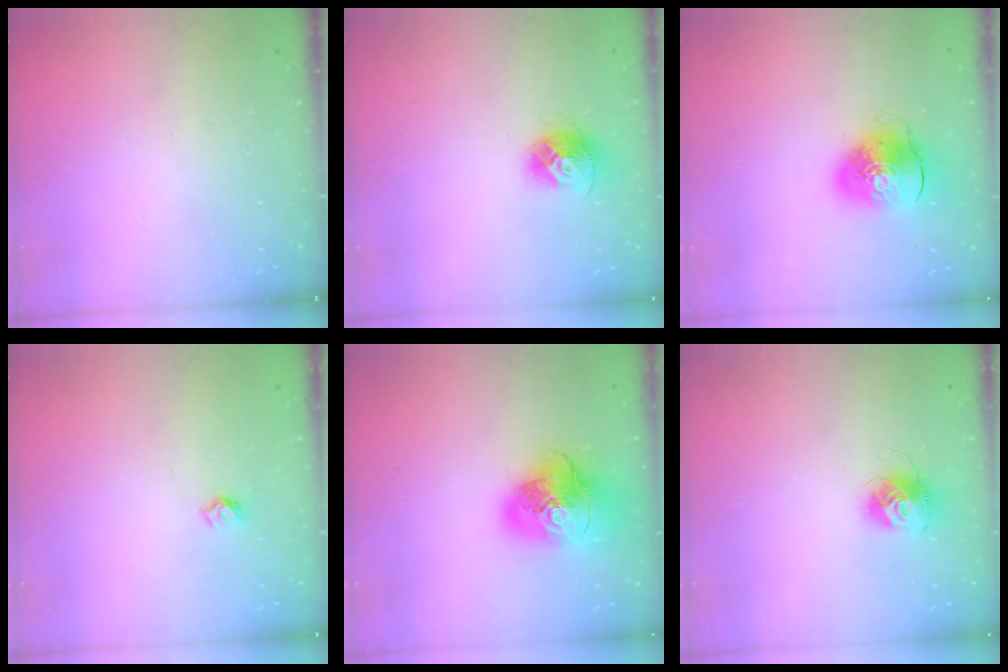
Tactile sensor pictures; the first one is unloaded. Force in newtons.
{"total": 11.2, "press": 11.2, "slide": 0.8}
{"total": 10.4, "press": 10.2, "slide": 1.7}
{"total": 4.2, "press": 4.2, "slide": 0.4}
{"total": 19.1, "press": 18.9, "slide": 2.6}
{"total": 11.1, "press": 11.1, "slide": 0.9}